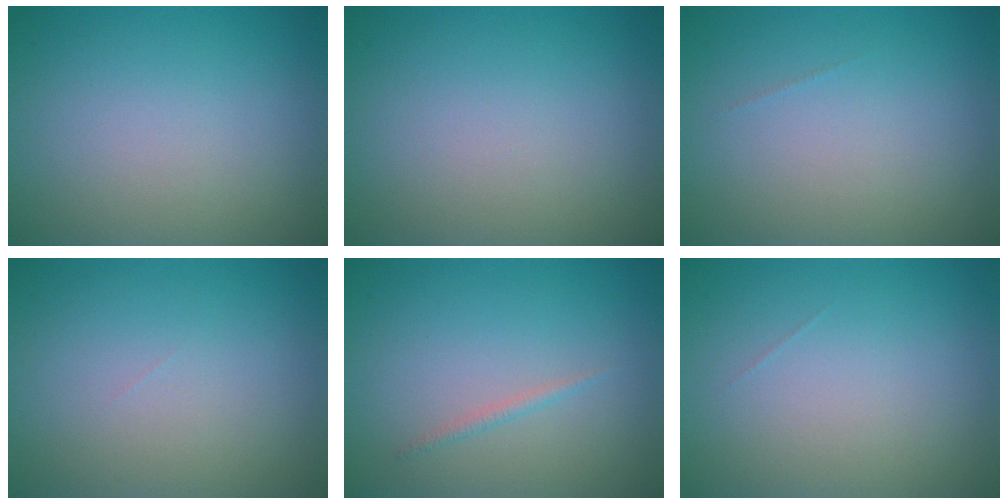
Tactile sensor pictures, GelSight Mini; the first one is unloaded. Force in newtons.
{"total": 0.0}
{"total": 0.0}
{"total": 0.0}
{"total": 0.7, "press": 0.7, "slide": 0.1}
{"total": 0.0}